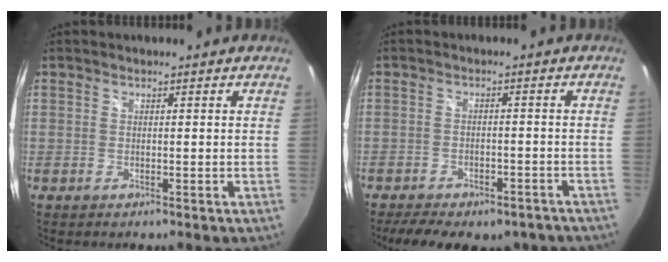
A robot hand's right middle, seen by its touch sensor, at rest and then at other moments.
{"total": 14.7, "force": [-11.4, 6.1, 7.1], "torque": [-0.148, -0.016, -0.142]}